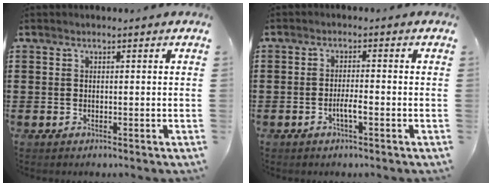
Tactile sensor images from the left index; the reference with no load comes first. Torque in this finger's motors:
{"motor_torque": [0.17, 0.12, 0.15, 0.04]}